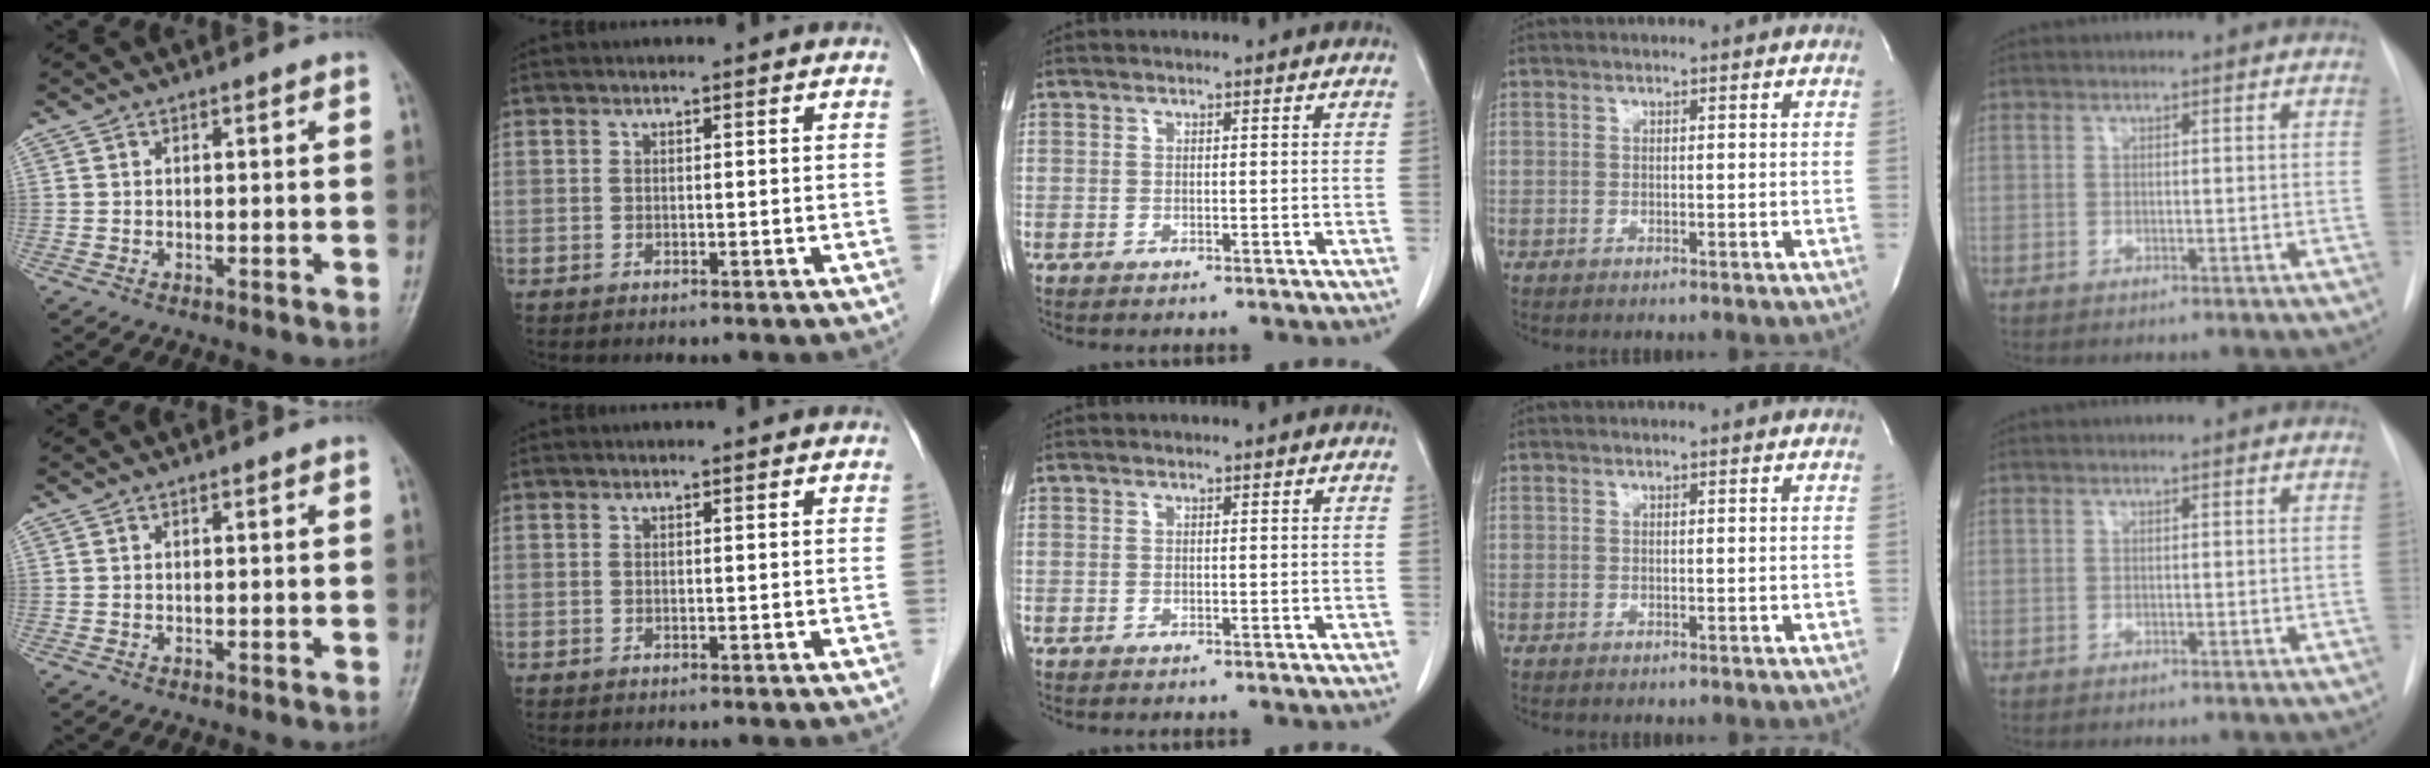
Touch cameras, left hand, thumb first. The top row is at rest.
{}